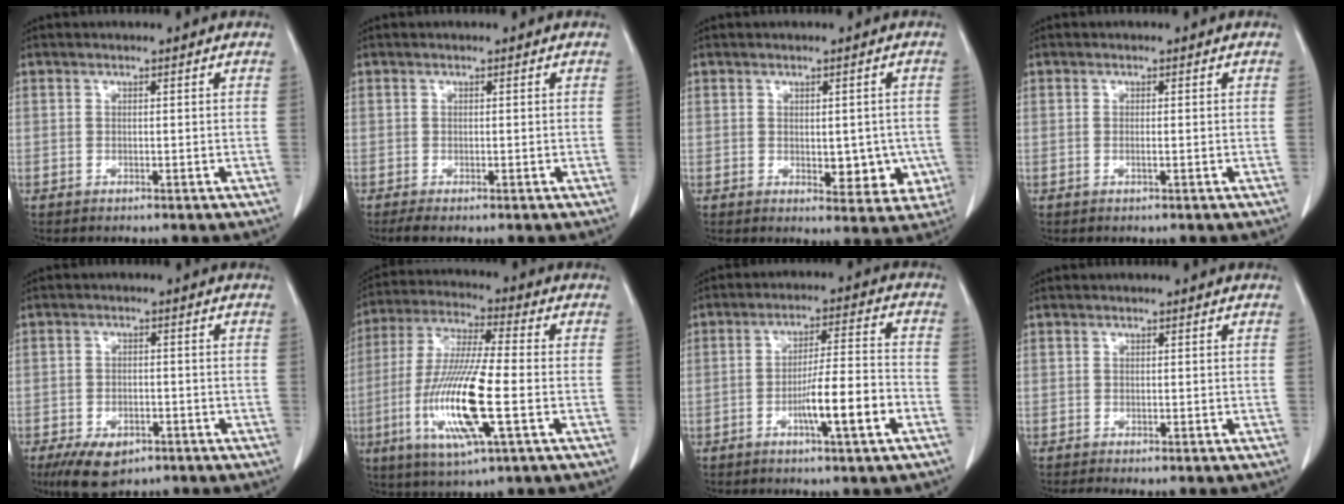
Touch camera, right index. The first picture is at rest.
{"total": 2.2, "force": [-1.7, 0.2, 1.4], "torque": [-0.019, -0.006, -0.023]}
{"total": 6.5, "force": [-1.1, 3.6, 5.3], "torque": [-0.045, -0.003, -0.004]}
{"total": 0.5, "force": [-0.2, -0.1, 0.5], "torque": [-0.010, 0.002, -0.001]}
{"total": 7.0, "force": [-4.3, 3.6, 4.2], "torque": [-0.075, -0.006, -0.064]}
{"total": 15.3, "force": [-4.0, 1.2, 14.8], "torque": [-0.306, -0.016, -0.073]}
{"total": 9.2, "force": [-3.7, 0.2, 8.4], "torque": [-0.138, 0.005, -0.059]}
{"total": 2.0, "force": [-1.7, 0.2, 1.1], "torque": [-0.013, -0.004, -0.021]}